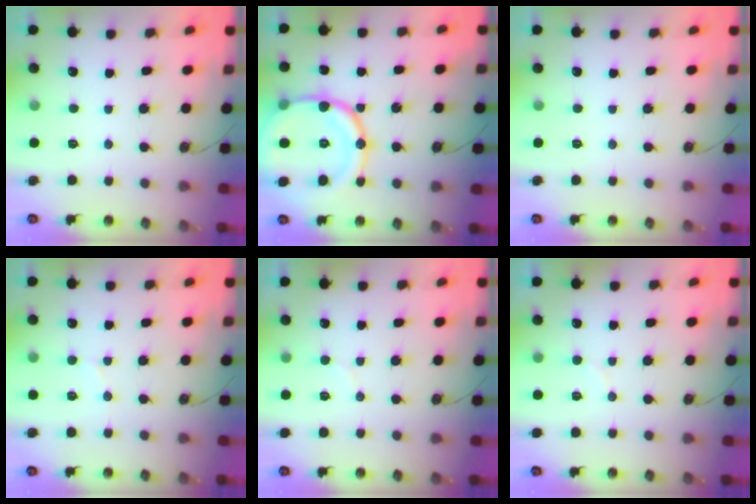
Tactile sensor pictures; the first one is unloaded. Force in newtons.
{"total": 20.9, "press": 20.7, "slide": 2.4}
{"total": 0.0}
{"total": 5.1, "press": 5.1, "slide": 0.5}
{"total": 2.7, "press": 2.7, "slide": 0.2}
{"total": 2.7, "press": 2.7, "slide": 0.2}